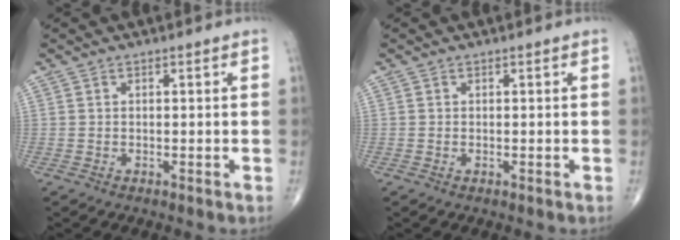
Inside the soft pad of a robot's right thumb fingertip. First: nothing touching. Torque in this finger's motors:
{"motor_torque": [0.60, 0.55, -0.12, -0.16, 0.03]}